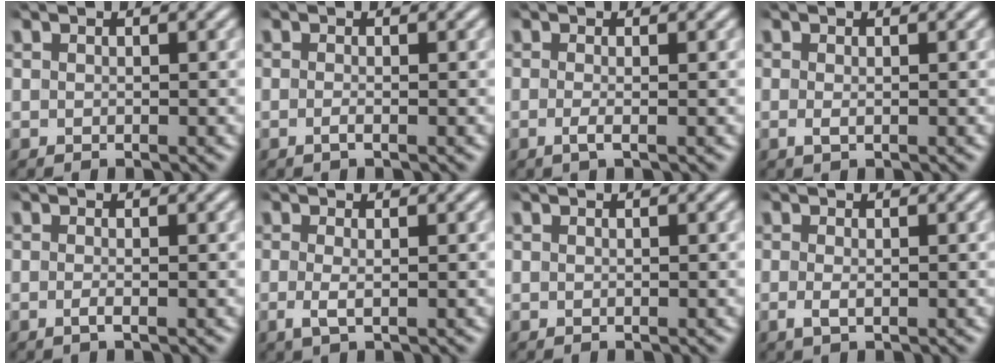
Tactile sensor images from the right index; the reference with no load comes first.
{"total": 0.9, "force": [-0.7, 0.0, 0.7], "torque": [-0.019, -0.006, -0.011]}
{"total": 1.3, "force": [-0.7, -0.1, 1.1], "torque": [-0.030, -0.012, -0.011]}
{"total": 0.8, "force": [-0.4, 0.1, 0.7], "torque": [-0.022, -0.011, -0.003]}
{"total": 1.0, "force": [-0.6, 0.0, 0.7], "torque": [-0.020, -0.007, -0.011]}
{"total": 1.6, "force": [-0.7, 0.3, 1.4], "torque": [-0.042, -0.016, -0.006]}
{"total": 0.0}
{"total": 1.2, "force": [-0.7, 0.3, 0.9], "torque": [-0.031, -0.014, -0.006]}